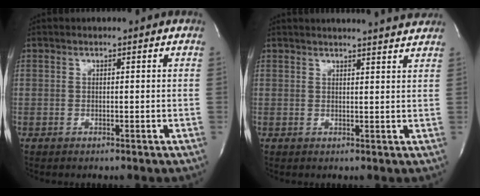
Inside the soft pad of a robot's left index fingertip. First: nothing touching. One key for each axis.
{"total": 10.4, "fx": 9.9, "fy": 0.0, "fz": 3.2, "tx": -0.047, "ty": 0.001, "tz": 0.108}